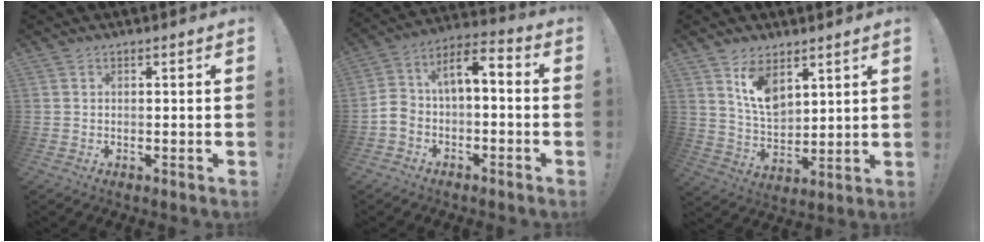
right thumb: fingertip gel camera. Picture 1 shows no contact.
{"total": 7.2, "force": [-2.8, 4.5, 4.9], "torque": [-0.088, 0.023, -0.051]}
{"total": 10.4, "force": [6.6, 6.0, 5.4], "torque": [-0.092, -0.042, 0.127]}